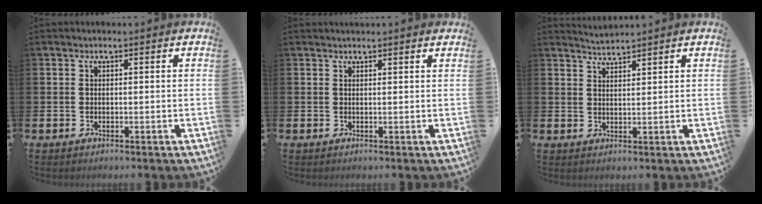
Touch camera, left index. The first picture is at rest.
{"total": 0.8, "force": [0.8, -0.1, 0.2], "torque": [-0.002, -0.003, 0.016]}
{"total": 2.5, "force": [2.5, -0.2, 0.0], "torque": [-0.006, -0.010, 0.045]}